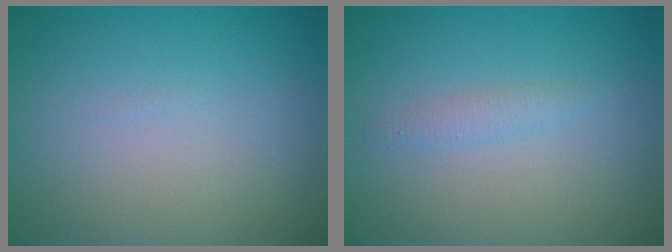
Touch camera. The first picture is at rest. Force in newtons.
{"total": 1.1, "press": 1.1, "slide": 0.1}